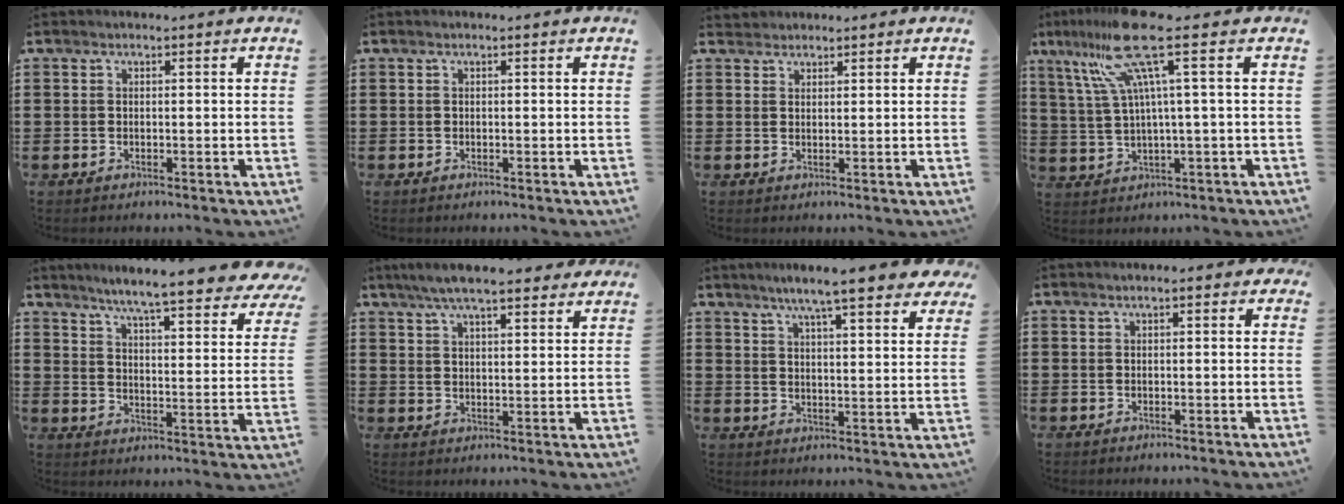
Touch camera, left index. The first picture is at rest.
{"total": 0.0}
{"total": 1.5, "force": [1.4, 0.5, -0.2], "torque": [-0.002, 0.003, 0.029]}
{"total": 12.1, "force": [5.3, 0.4, 10.9], "torque": [-0.256, -0.013, 0.077]}
{"total": 6.5, "force": [5.8, -0.5, 2.8], "torque": [-0.073, -0.047, 0.091]}
{"total": 6.8, "force": [5.9, 1.2, 3.3], "torque": [-0.081, -0.008, 0.107]}
{"total": 7.4, "force": [6.3, 0.3, 4.0], "torque": [-0.091, -0.020, 0.106]}
{"total": 0.7, "force": [0.2, 0.5, 0.5], "torque": [-0.010, 0.008, 0.001]}